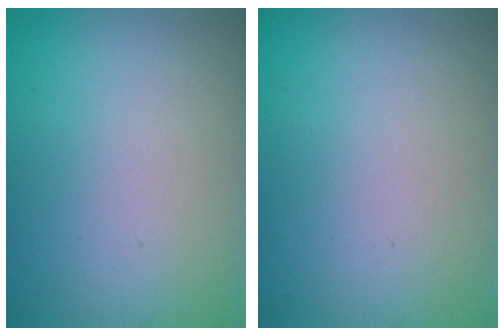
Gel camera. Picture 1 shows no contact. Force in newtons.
{"total": 0.0}